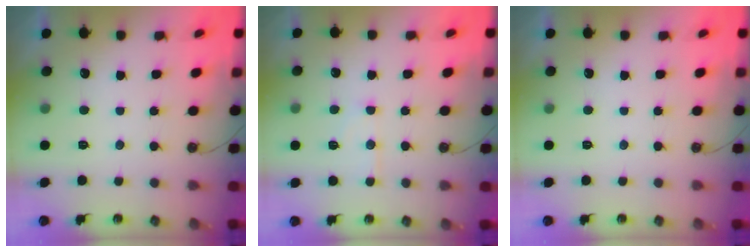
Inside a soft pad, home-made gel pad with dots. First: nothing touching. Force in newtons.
{"total": 6.9, "press": 6.9, "slide": 0.5}
{"total": 0.0}